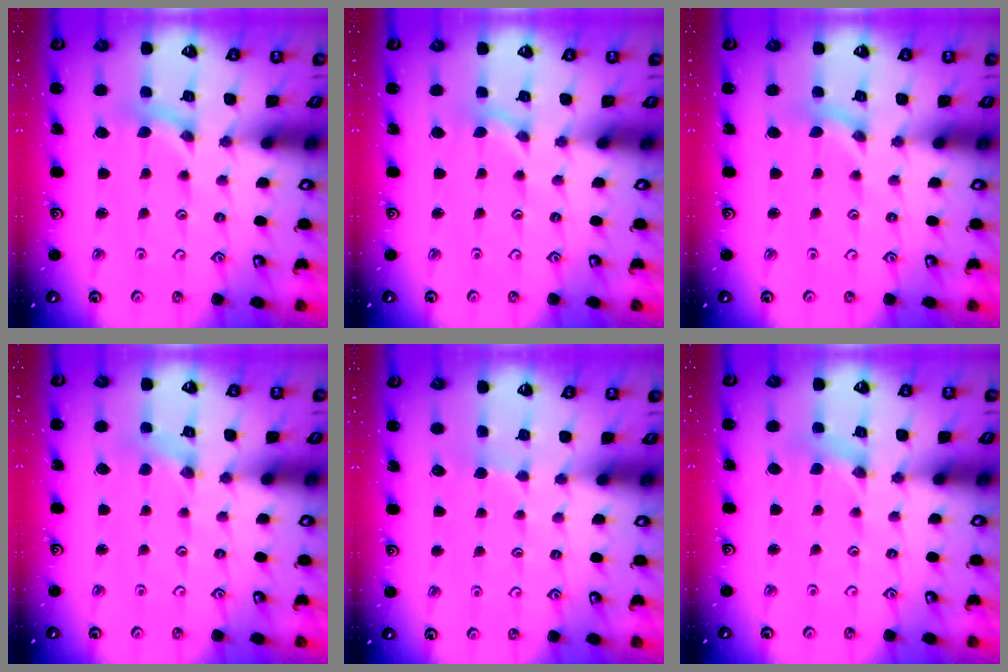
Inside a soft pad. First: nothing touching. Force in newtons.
{"total": 0.0}
{"total": 0.0}
{"total": 0.0}
{"total": 2.2, "press": 2.2, "slide": 0.2}
{"total": 0.0}